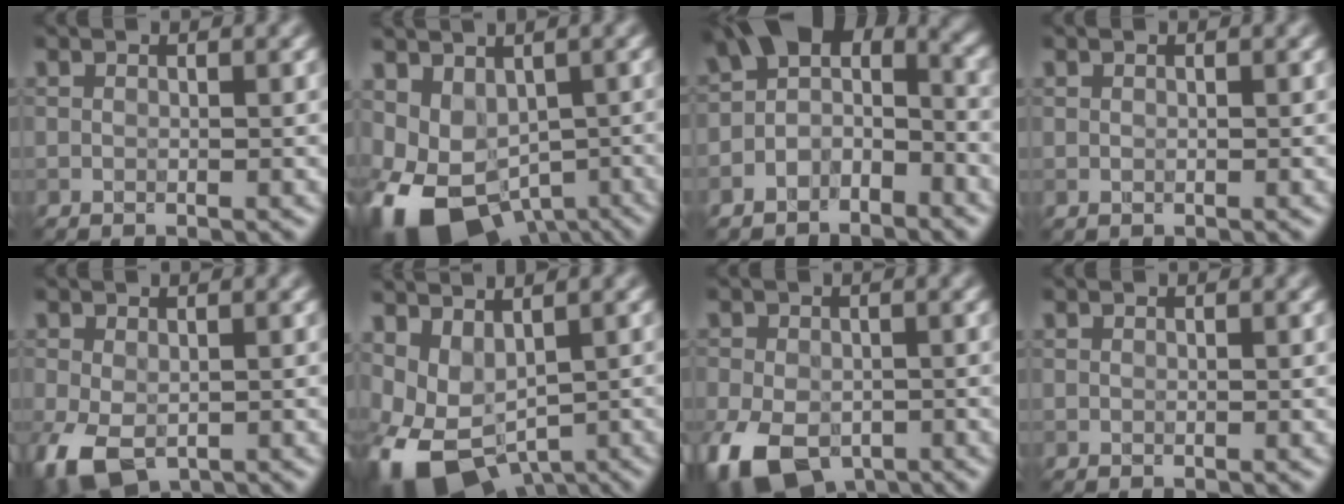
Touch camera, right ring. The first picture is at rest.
{"total": 10.1, "force": [-4.7, 6.8, 5.7], "torque": [-0.104, -0.032, -0.055]}
{"total": 5.7, "force": [-1.2, 3.8, 4.0], "torque": [-0.047, 0.014, -0.031]}
{"total": 0.0}
{"total": 5.3, "force": [-2.0, 3.4, 3.5], "torque": [-0.088, -0.017, -0.032]}
{"total": 7.6, "force": [-2.0, 4.8, 5.5], "torque": [-0.115, -0.019, -0.025]}
{"total": 8.9, "force": [-4.3, 5.7, 5.3], "torque": [-0.112, -0.031, -0.074]}
{"total": 0.0}